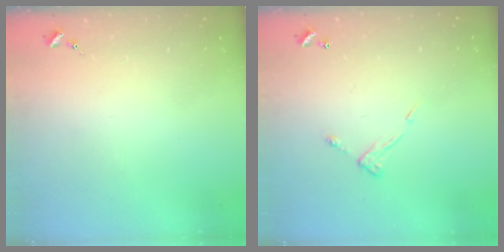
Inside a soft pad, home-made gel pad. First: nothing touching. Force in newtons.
{"total": 7.7, "press": 7.7, "slide": 0.6}